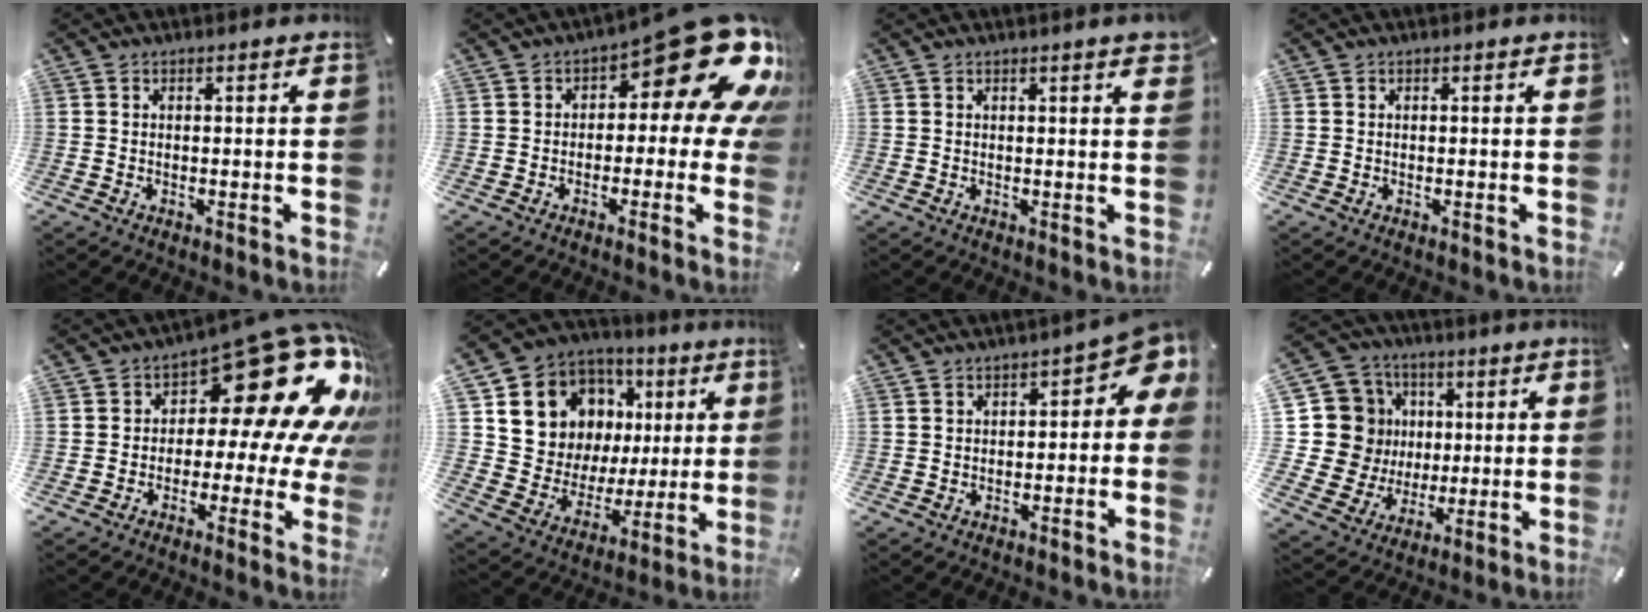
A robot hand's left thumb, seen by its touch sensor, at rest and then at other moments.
{"total": 19.9, "force": [8.8, 7.8, 16.0], "torque": [-0.201, -0.054, 0.147]}
{"total": 2.2, "force": [1.1, 0.3, 1.8], "torque": [-0.029, -0.001, 0.017]}
{"total": 0.0}
{"total": 23.2, "force": [9.9, 10.6, 18.1], "torque": [-0.250, -0.080, 0.165]}
{"total": 12.4, "force": [5.6, 10.6, 3.2], "torque": [-0.068, -0.048, 0.116]}
{"total": 6.8, "force": [1.4, 3.6, 5.6], "torque": [-0.076, -0.015, 0.019]}
{"total": 18.1, "force": [1.4, 16.9, 6.1], "torque": [-0.107, -0.007, 0.051]}